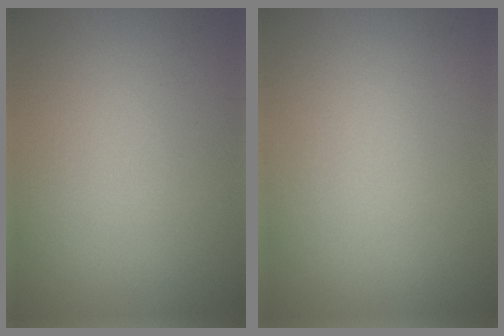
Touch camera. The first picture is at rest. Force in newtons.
{"total": 0.0}